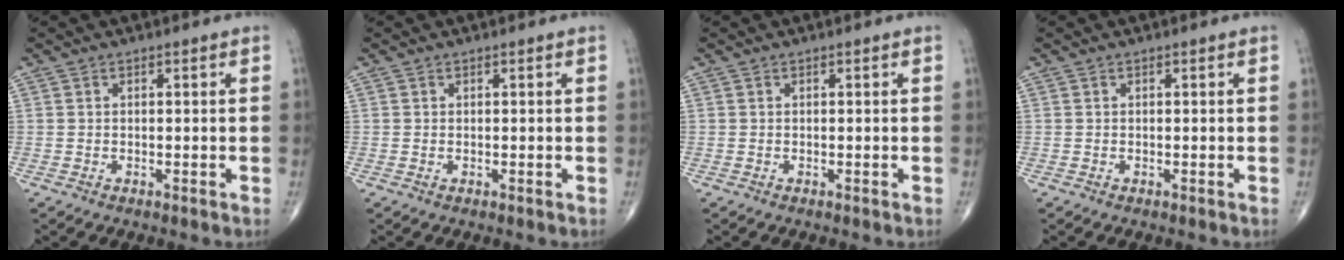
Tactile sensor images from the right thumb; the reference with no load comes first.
{"total": 0.0}
{"total": 0.0}
{"total": 0.0}